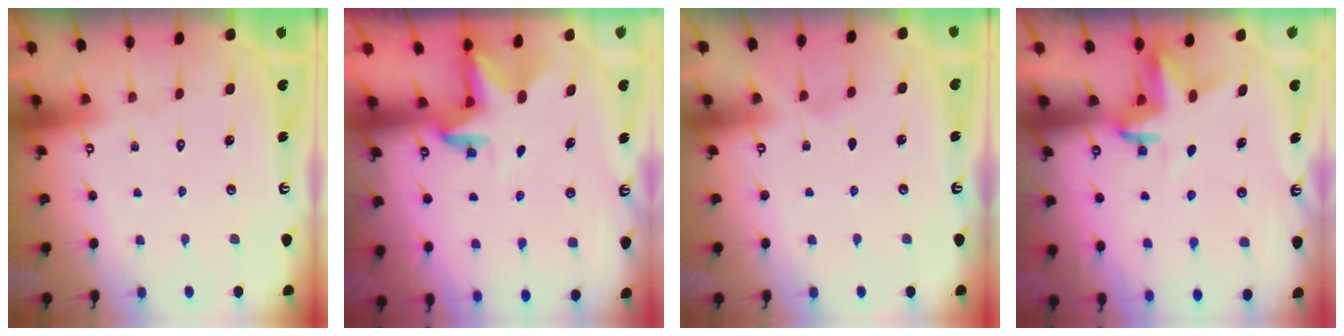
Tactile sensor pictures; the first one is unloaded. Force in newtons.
{"total": 2.9, "press": 2.9, "slide": 0.2}
{"total": 4.0, "press": 3.1, "slide": 2.5}
{"total": 3.6, "press": 3.6, "slide": 0.2}